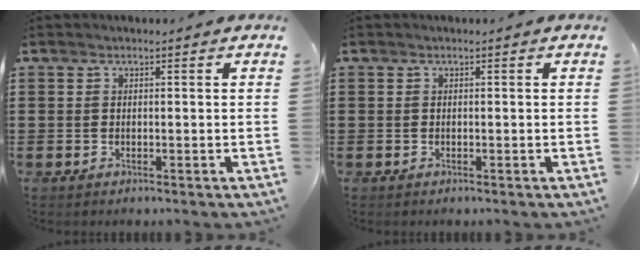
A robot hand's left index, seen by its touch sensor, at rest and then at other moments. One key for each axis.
{"total": 0.0}